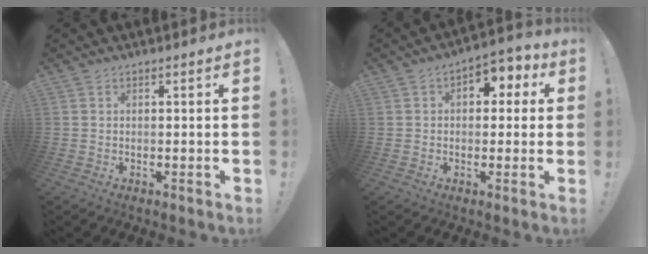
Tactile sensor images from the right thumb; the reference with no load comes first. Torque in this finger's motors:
{"motor_torque": [0.76, 1.53, 0.30, 0.05, 0.00]}